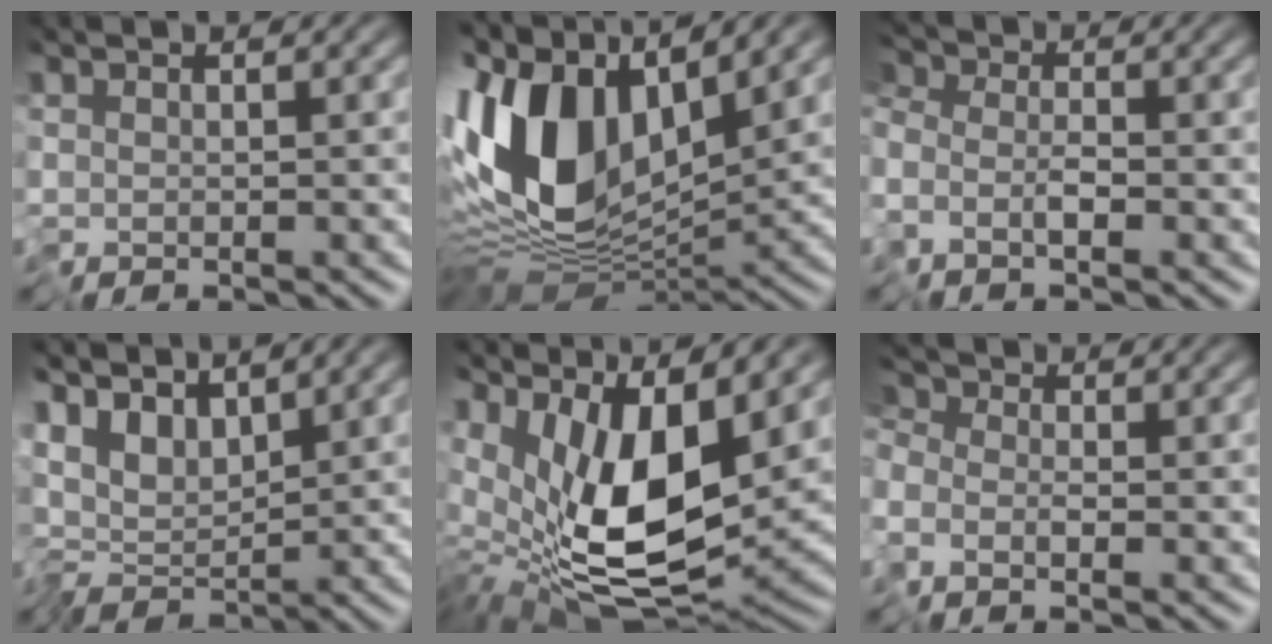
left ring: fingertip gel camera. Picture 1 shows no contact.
{"total": 12.2, "force": [1.9, 6.7, 10.1], "torque": [-0.218, -0.002, 0.023]}
{"total": 2.7, "force": [-1.9, 1.4, 1.3], "torque": [-0.022, -0.011, -0.045]}
{"total": 4.3, "force": [1.4, 1.9, 3.6], "torque": [-0.072, -0.006, 0.012]}
{"total": 12.9, "force": [2.4, 6.3, 11.0], "torque": [-0.201, -0.020, 0.039]}
{"total": 3.6, "force": [-1.7, 2.7, 1.8], "torque": [-0.034, -0.002, -0.046]}